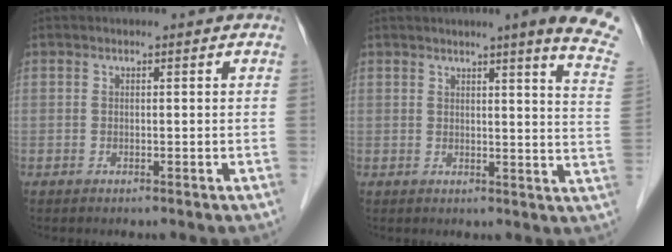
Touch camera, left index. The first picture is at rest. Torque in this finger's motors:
{"motor_torque": [0.23, -0.54, 0.46, 0.06]}